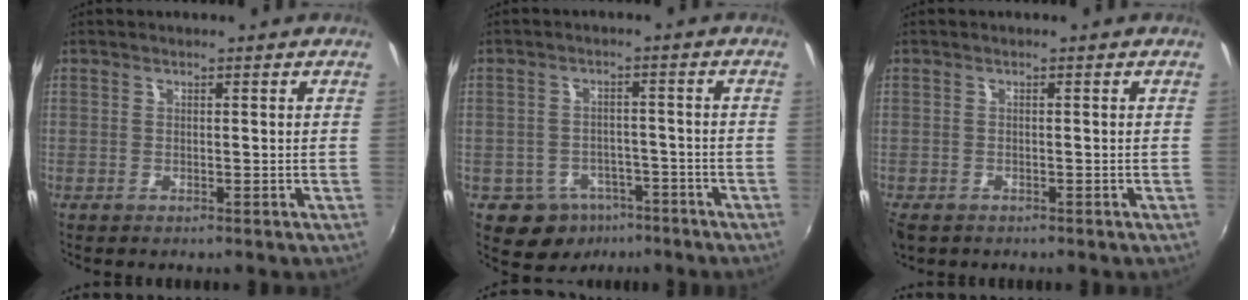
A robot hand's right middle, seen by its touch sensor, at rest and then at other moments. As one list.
[{"total": 7.5, "force": [-4.6, 5.6, 1.8], "torque": [-0.045, 0.014, -0.054]}, {"total": 3.1, "force": [-2.0, 1.8, 1.5], "torque": [-0.037, -0.013, -0.035]}]